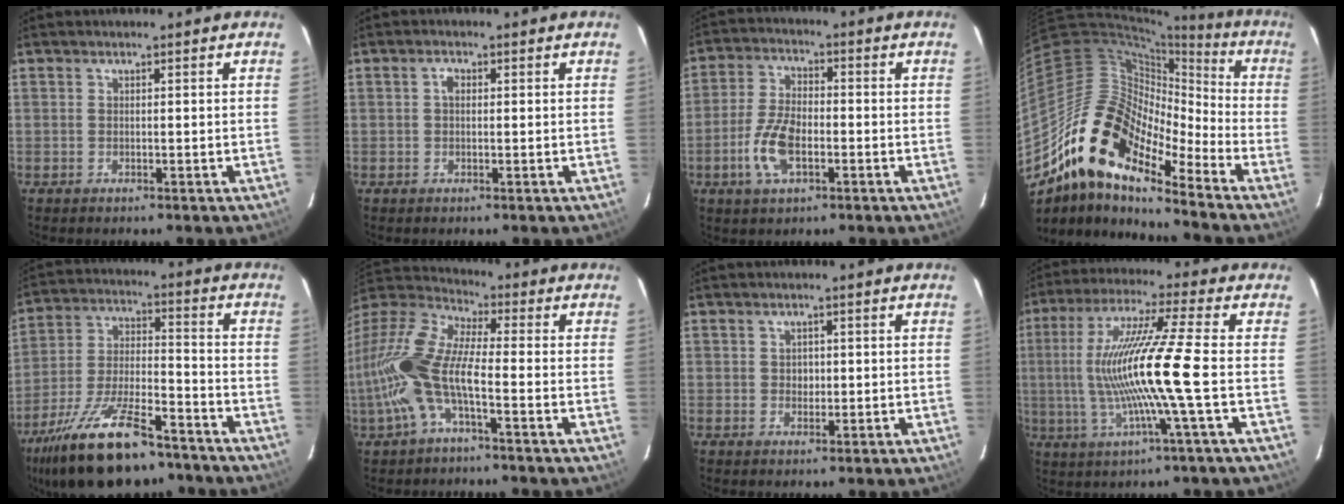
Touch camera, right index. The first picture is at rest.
{"total": 1.5, "force": [0.2, 1.0, 1.0], "torque": [-0.020, 0.007, 0.000]}
{"total": 8.9, "force": [-3.1, 4.4, 7.1], "torque": [-0.154, 0.003, -0.057]}
{"total": 18.5, "force": [-13.0, 6.7, 11.4], "torque": [-0.185, -0.014, -0.260]}
{"total": 21.5, "force": [-15.4, 7.5, 13.0], "torque": [-0.260, -0.029, -0.255]}
{"total": 15.9, "force": [-4.0, 5.0, 14.5], "torque": [-0.297, -0.004, -0.086]}
{"total": 1.7, "force": [0.1, 1.6, 0.5], "torque": [-0.004, 0.004, 0.003]}
{"total": 15.1, "force": [-1.7, -1.4, 15.0], "torque": [-0.285, -0.005, -0.026]}